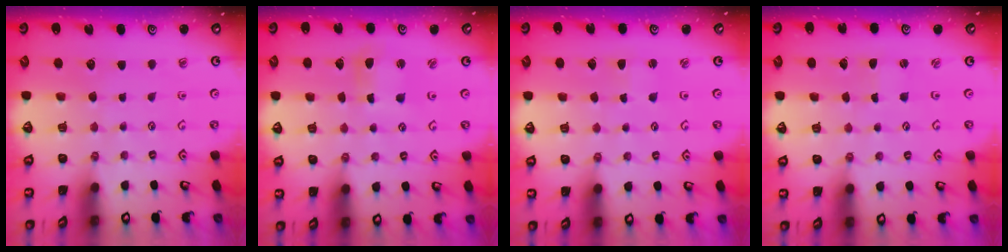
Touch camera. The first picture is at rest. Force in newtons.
{"total": 3.4, "press": 3.3, "slide": 0.4}
{"total": 1.2, "press": 1.1, "slide": 0.1}
{"total": 0.0}